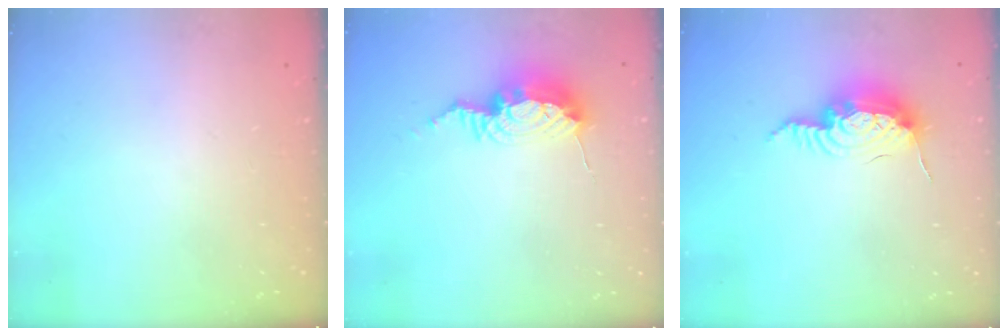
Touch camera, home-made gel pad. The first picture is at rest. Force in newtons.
{"total": 10.5, "press": 10.5, "slide": 0.9}
{"total": 15.0, "press": 14.9, "slide": 0.9}